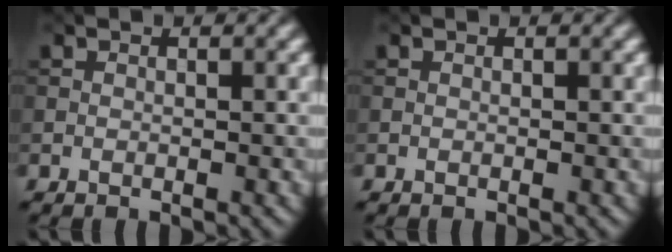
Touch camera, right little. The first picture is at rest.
{"total": 0.0}